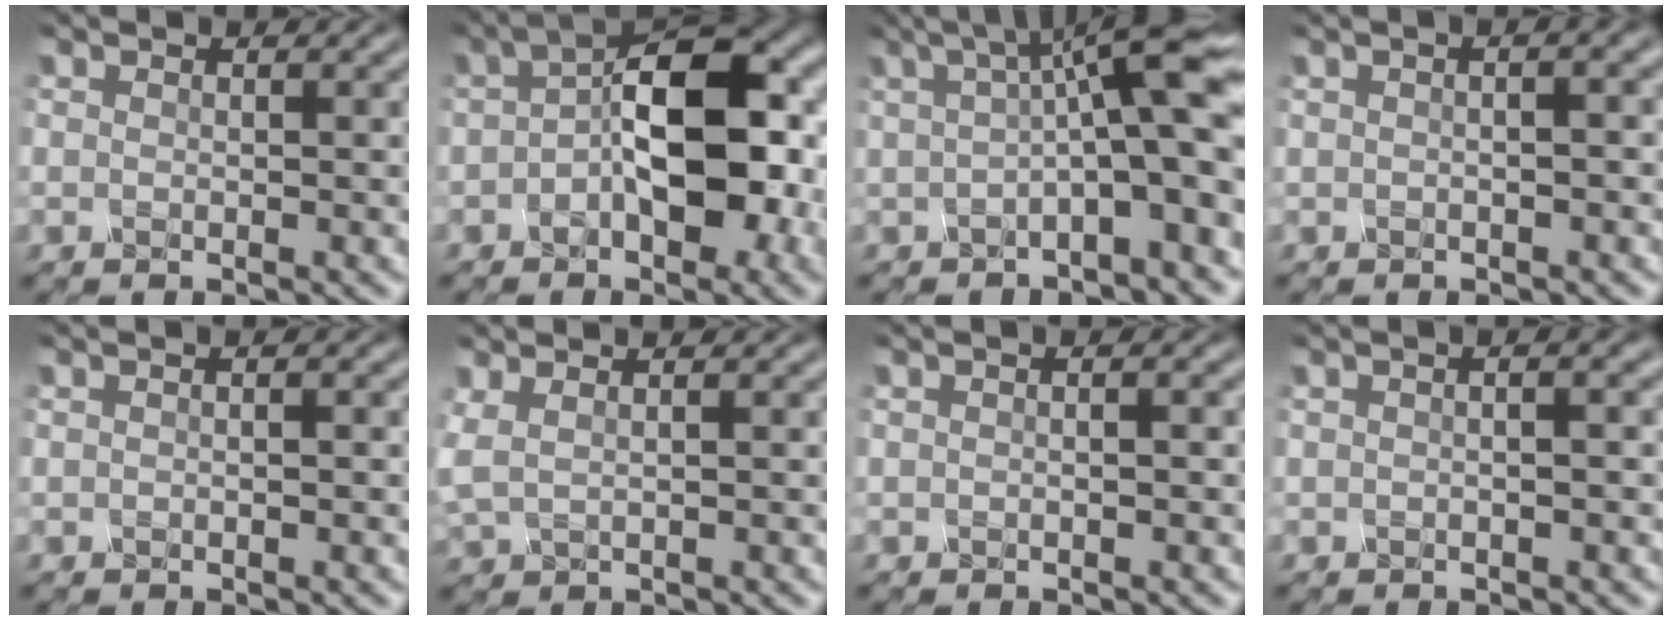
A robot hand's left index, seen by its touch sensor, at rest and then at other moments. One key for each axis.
{"total": 10.3, "fx": -0.9, "fy": 5.0, "fz": 8.9, "tx": -0.128, "ty": 0.018, "tz": -0.029}
{"total": 9.3, "fx": 1.3, "fy": 2.1, "fz": 8.9, "tx": -0.117, "ty": 0.025, "tz": 0.009}
{"total": 4.6, "fx": 1.1, "fy": 2.3, "fz": 3.8, "tx": -0.025, "ty": 0.026, "tz": -0.014}
{"total": 0.6, "fx": 0.0, "fy": 0.2, "fz": 0.6, "tx": -0.015, "ty": 0.001, "tz": -0.003}
{"total": 2.1, "fx": 0.9, "fy": 0.9, "fz": 1.6, "tx": -0.040, "ty": 0.005, "tz": 0.021}
{"total": 1.2, "fx": 0.2, "fy": 0.4, "fz": 1.1, "tx": -0.014, "ty": -0.005, "tz": -0.002}
{"total": 3.6, "fx": 0.9, "fy": 1.8, "fz": 3.0, "tx": -0.021, "ty": 0.020, "tz": -0.014}